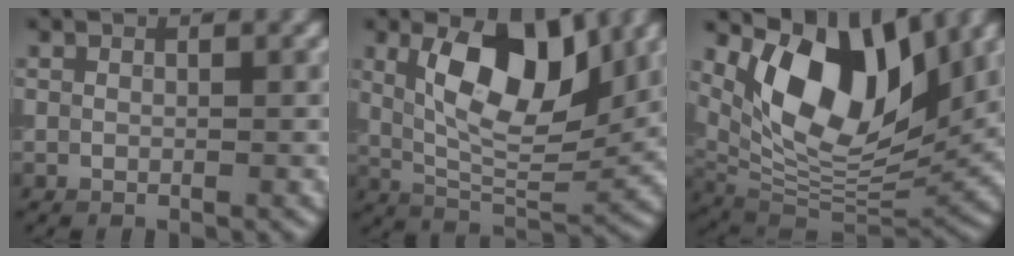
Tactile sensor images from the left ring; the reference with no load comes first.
{"total": 10.0, "force": [2.9, 4.5, 8.4], "torque": [-0.140, 0.000, 0.045]}
{"total": 12.6, "force": [5.3, 6.4, 9.5], "torque": [-0.158, -0.004, 0.097]}